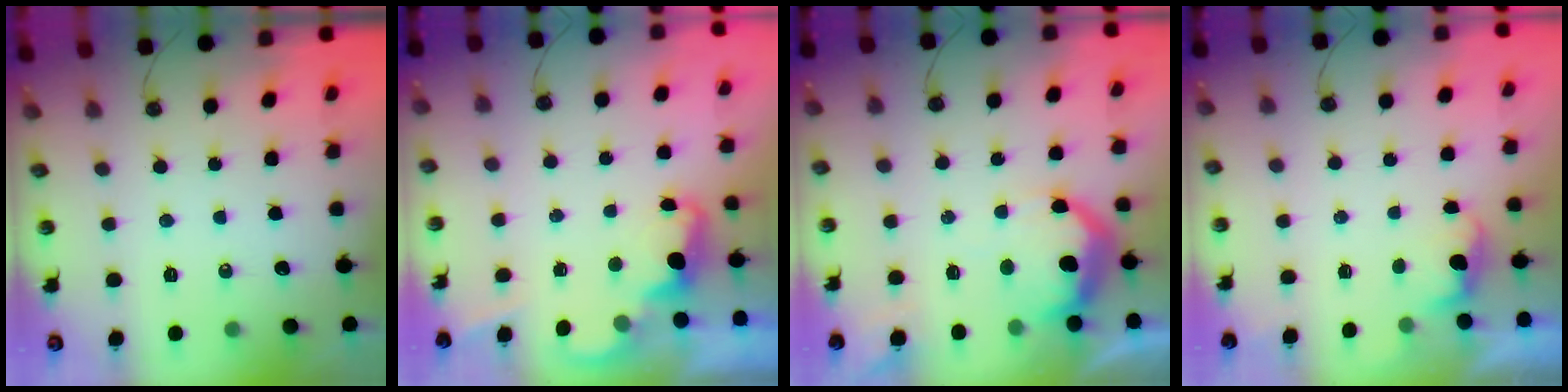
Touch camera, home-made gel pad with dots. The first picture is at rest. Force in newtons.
{"total": 2.4, "press": 2.4, "slide": 0.5}
{"total": 14.2, "press": 14.2, "slide": 0.9}
{"total": 1.3, "press": 1.0, "slide": 0.8}